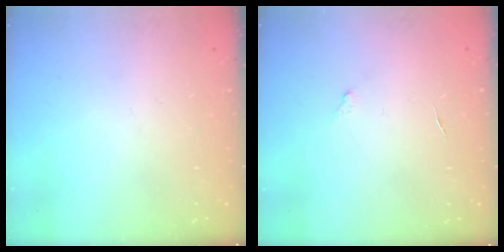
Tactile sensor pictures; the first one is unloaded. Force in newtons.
{"total": 2.8, "press": 2.8, "slide": 0.2}